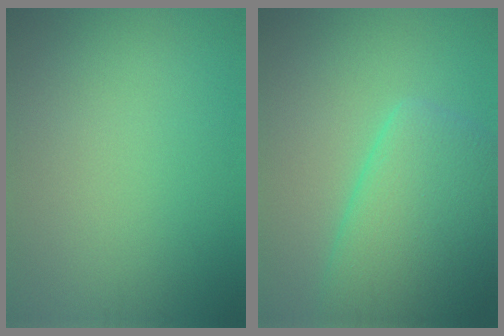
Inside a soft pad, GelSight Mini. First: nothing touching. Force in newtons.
{"total": 7.0, "press": 7.0, "slide": 0.4}